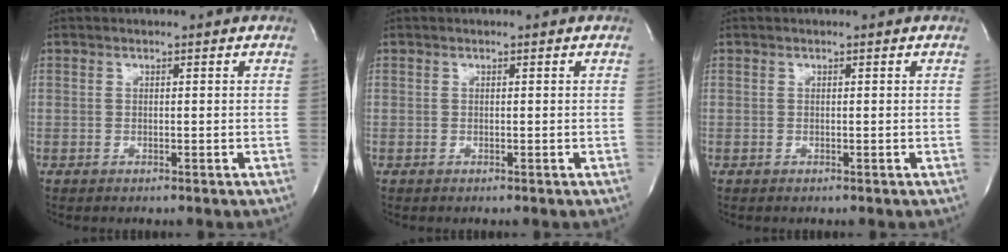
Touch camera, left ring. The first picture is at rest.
{"total": 0.0}
{"total": 0.0}